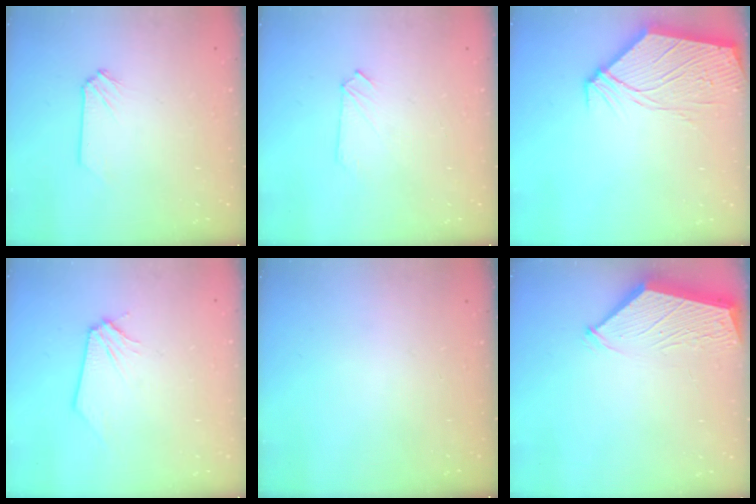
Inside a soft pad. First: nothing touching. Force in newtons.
{"total": 2.6, "press": 2.6, "slide": 0.6}
{"total": 11.3, "press": 11.2, "slide": 1.6}
{"total": 0.0}
{"total": 0.0}
{"total": 2.9, "press": 2.9, "slide": 0.4}